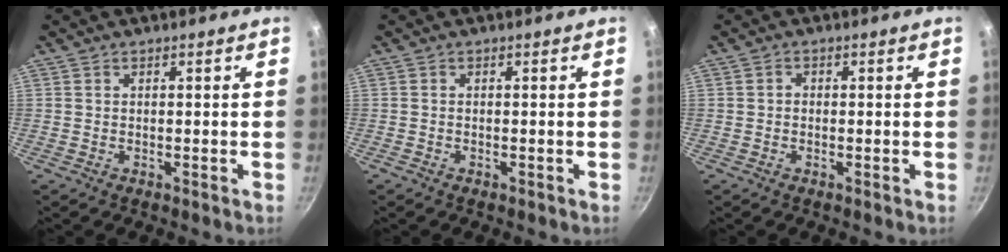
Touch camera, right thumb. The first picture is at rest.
{"total": 0.0}
{"total": 0.9, "force": [-0.2, 0.7, 0.4], "torque": [-0.006, 0.005, -0.005]}